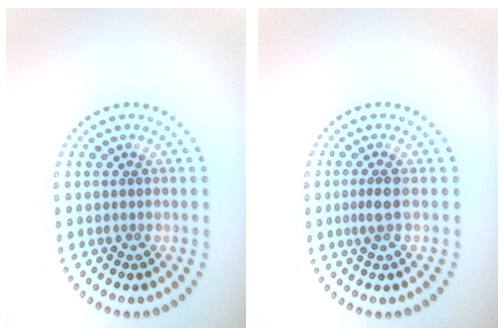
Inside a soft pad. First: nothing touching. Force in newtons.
{"total": 1.7, "press": 1.4, "slide": 0.9}